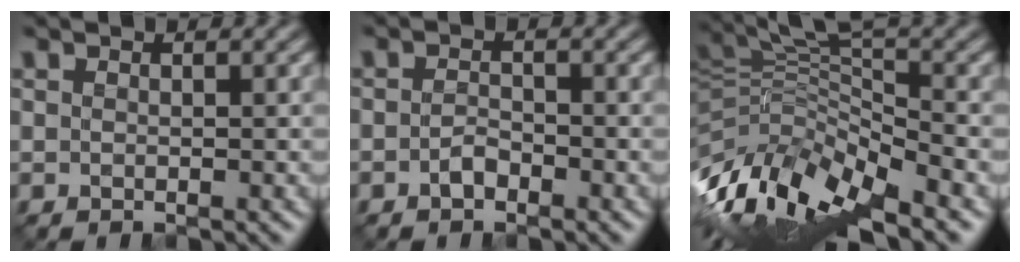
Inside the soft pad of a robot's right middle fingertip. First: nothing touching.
{"total": 1.0, "force": [-0.8, 0.5, 0.4], "torque": [-0.015, 0.001, -0.017]}
{"total": 11.3, "force": [-6.4, 3.5, 8.6], "torque": [-0.186, 0.000, -0.117]}